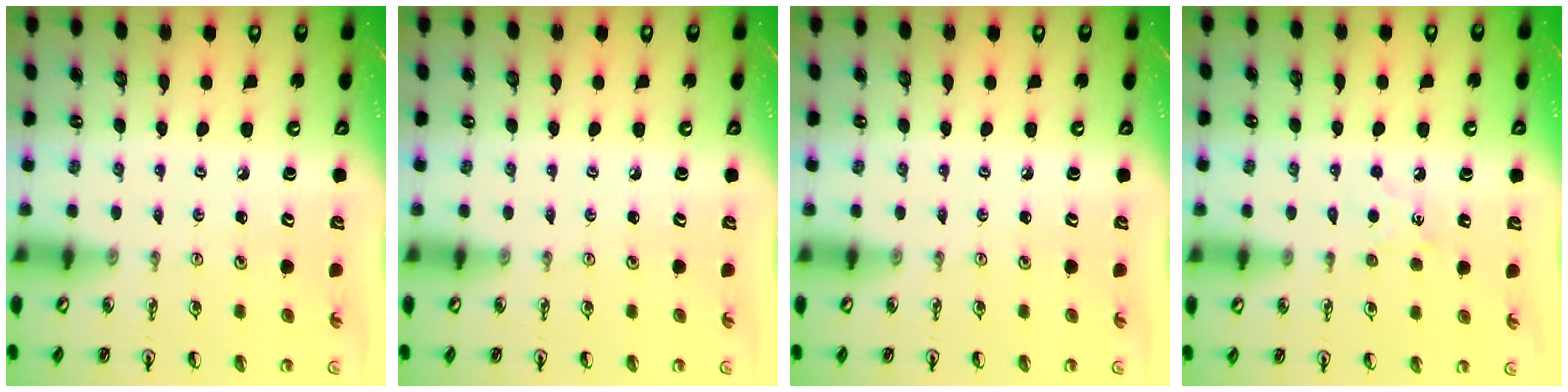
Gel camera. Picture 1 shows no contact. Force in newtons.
{"total": 0.0}
{"total": 0.0}
{"total": 4.6, "press": 4.6, "slide": 0.5}